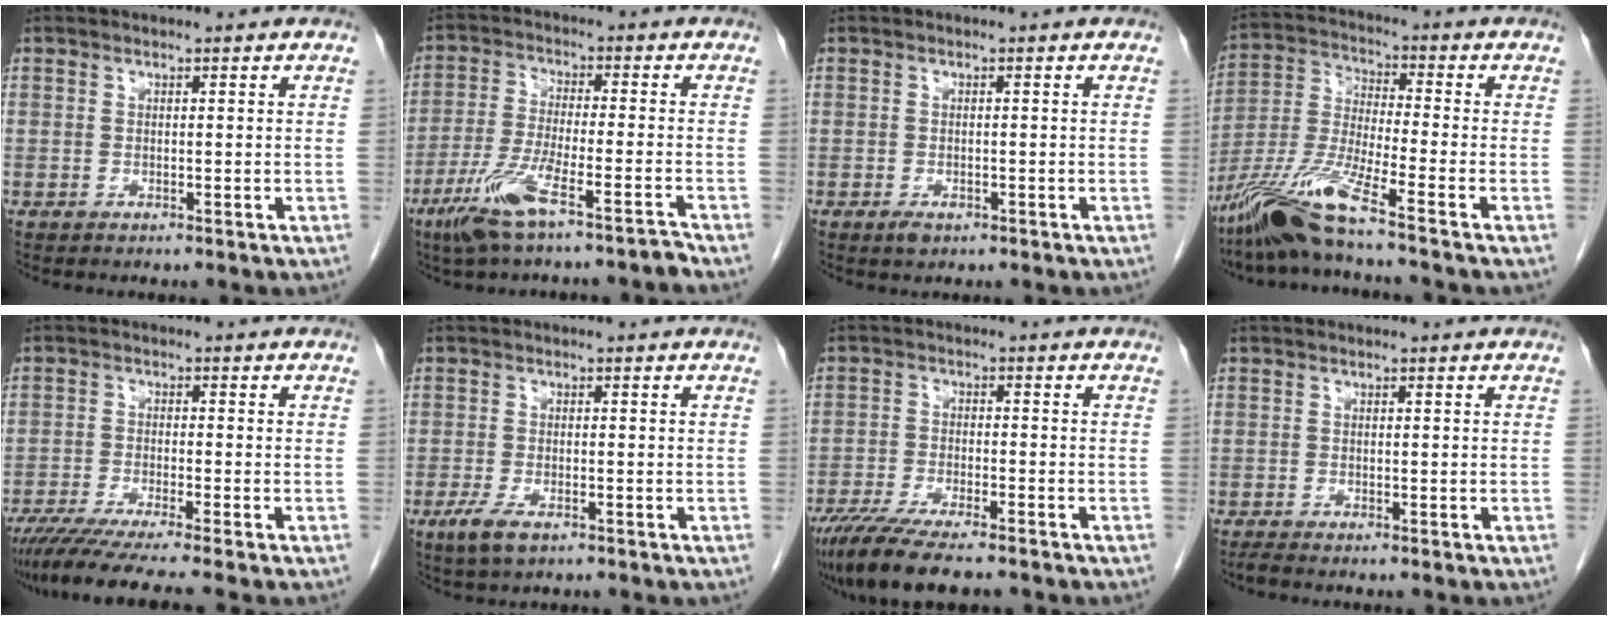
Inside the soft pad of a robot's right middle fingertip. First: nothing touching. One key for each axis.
{"total": 9.2, "fx": -6.4, "fy": 0.3, "fz": 6.7, "tx": -0.132, "ty": -0.015, "tz": -0.120}
{"total": 1.5, "fx": -0.8, "fy": 0.7, "fz": 1.0, "tx": -0.017, "ty": 0.000, "tz": -0.009}
{"total": 10.8, "fx": -7.9, "fy": -1.0, "fz": 7.3, "tx": -0.160, "ty": -0.024, "tz": -0.157}
{"total": 9.5, "fx": -7.9, "fy": -1.2, "fz": 5.1, "tx": -0.068, "ty": -0.030, "tz": -0.127}
{"total": 3.9, "fx": -2.1, "fy": 1.5, "fz": 3.0, "tx": -0.068, "ty": -0.006, "tz": -0.035}
{"total": 12.0, "fx": -9.7, "fy": 2.0, "fz": 6.8, "tx": -0.112, "ty": -0.026, "tz": -0.155}
{"total": 1.0, "fx": -0.8, "fy": -0.2, "fz": 0.5, "tx": -0.019, "ty": -0.006, "tz": -0.017}